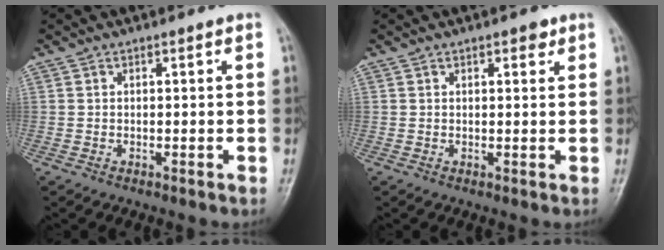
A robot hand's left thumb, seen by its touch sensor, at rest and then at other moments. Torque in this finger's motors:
{"motor_torque": [-0.06, 0.01, 0.07, 0.11, 0.06]}